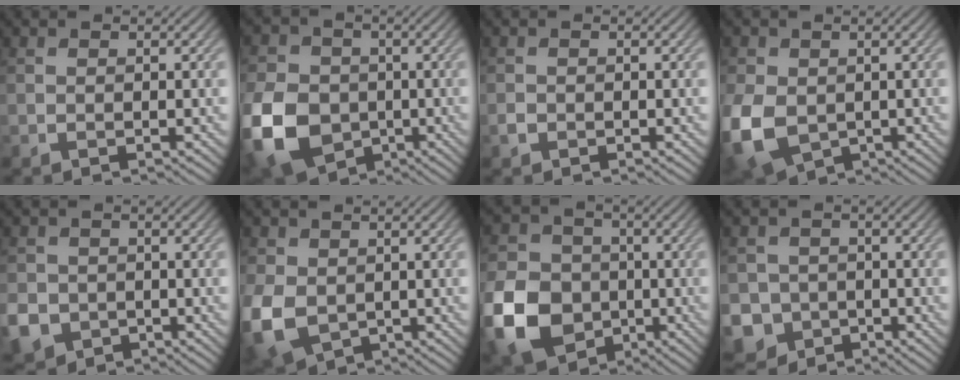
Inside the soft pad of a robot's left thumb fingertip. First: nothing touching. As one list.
[{"total": 14.0, "force": [-3.9, 10.9, 8.0], "torque": [-0.226, -0.037, -0.078]}, {"total": 0.9, "force": [-0.4, 0.7, 0.3], "torque": [-0.007, -0.003, -0.010]}, {"total": 10.7, "force": [-1.8, 7.9, 7.1], "torque": [-0.201, -0.025, -0.033]}, {"total": 6.4, "force": [-2.3, 5.5, 2.4], "torque": [-0.072, -0.026, -0.053]}, {"total": 9.5, "force": [-1.2, 7.2, 6.2], "torque": [-0.182, -0.023, -0.021]}, {"total": 14.1, "force": [-4.4, 11.3, 7.1], "torque": [-0.204, -0.041, -0.090]}, {"total": 7.8, "force": [-3.2, 6.8, 1.8], "torque": [-0.056, -0.028, -0.077]}]